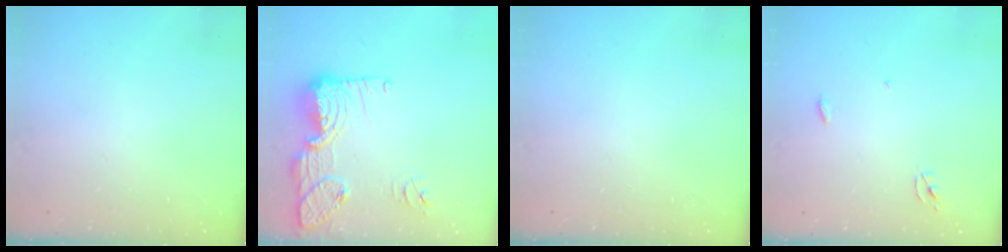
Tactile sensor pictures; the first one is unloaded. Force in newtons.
{"total": 17.6, "press": 17.3, "slide": 3.3}
{"total": 0.0}
{"total": 2.5, "press": 2.5, "slide": 0.1}